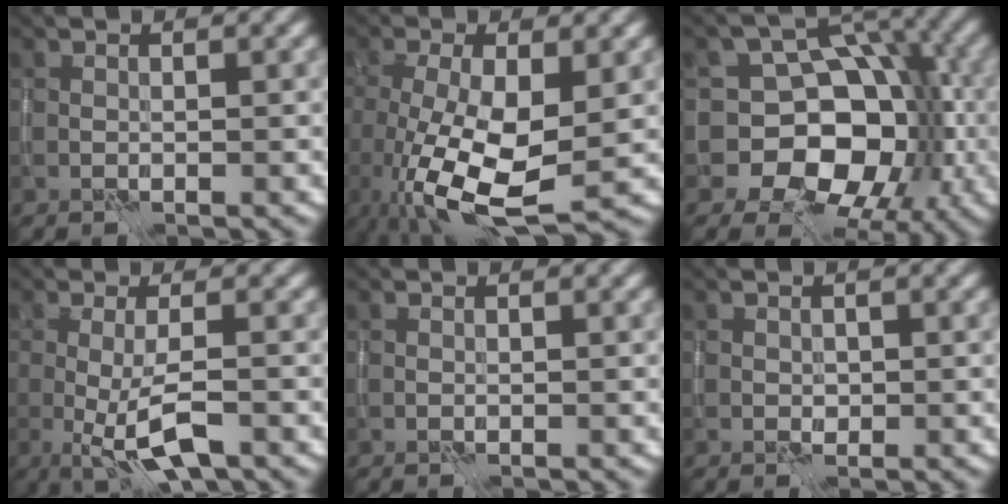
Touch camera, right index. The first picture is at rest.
{"total": 9.4, "force": [-2.2, 3.4, 8.5], "torque": [-0.170, -0.017, -0.035]}
{"total": 12.6, "force": [-3.0, 10.2, 6.6], "torque": [-0.060, 0.030, -0.087]}
{"total": 4.4, "force": [-1.3, 1.0, 4.0], "torque": [-0.075, -0.009, -0.025]}
{"total": 0.0}
{"total": 0.7, "force": [-0.1, 0.6, 0.3], "torque": [-0.005, -0.003, 0.002]}